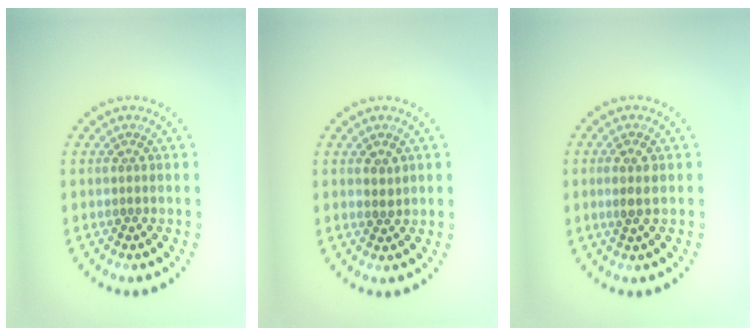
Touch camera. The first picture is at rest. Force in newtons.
{"total": 0.6, "press": 0.6, "slide": 0.2}
{"total": 1.6, "press": 1.5, "slide": 0.5}